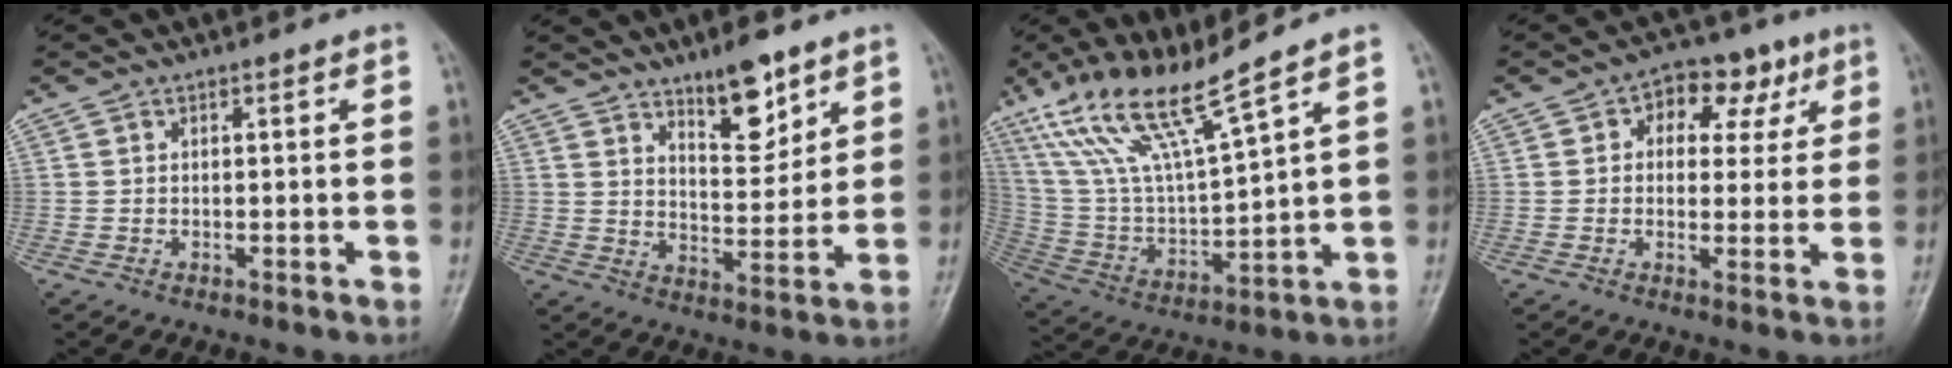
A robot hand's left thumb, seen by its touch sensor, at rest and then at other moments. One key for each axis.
{"total": 9.6, "fx": 6.4, "fy": 3.7, "fz": 6.1, "tx": -0.069, "ty": -0.048, "tz": 0.105}
{"total": 17.3, "fx": 11.9, "fy": 2.2, "fz": 12.4, "tx": -0.242, "ty": -0.050, "tz": 0.242}
{"total": 9.6, "fx": 3.5, "fy": 6.7, "fz": 5.9, "tx": -0.031, "ty": 0.007, "tz": 0.043}